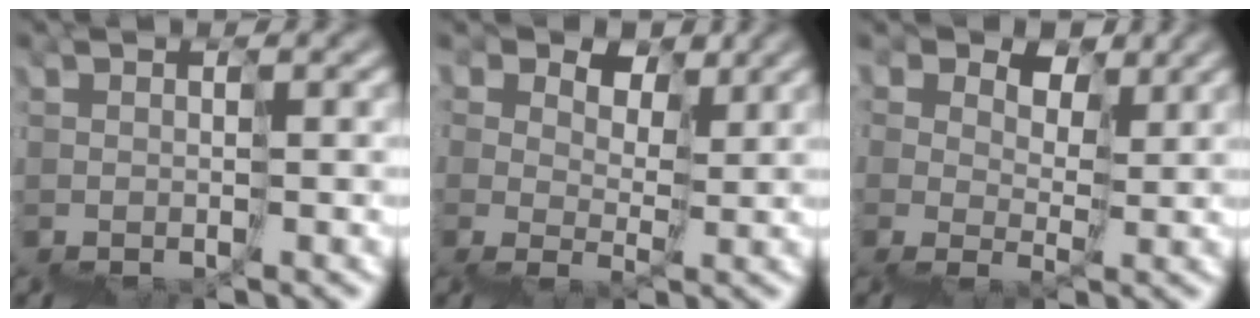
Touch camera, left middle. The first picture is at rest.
{"total": 4.8, "force": [3.2, 3.4, 1.2], "torque": [-0.006, 0.019, 0.067]}
{"total": 4.9, "force": [3.1, 3.5, 1.3], "torque": [-0.008, 0.017, 0.064]}